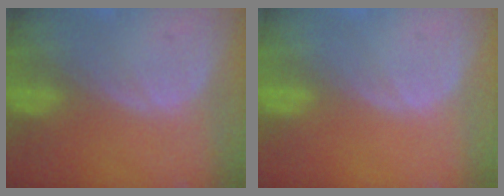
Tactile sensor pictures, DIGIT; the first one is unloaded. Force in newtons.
{"total": 0.0}